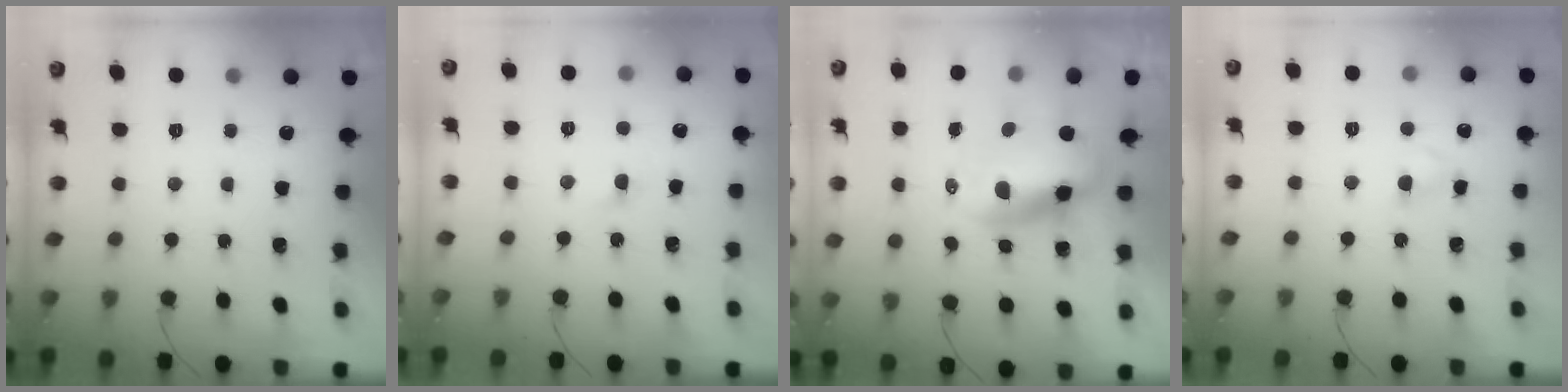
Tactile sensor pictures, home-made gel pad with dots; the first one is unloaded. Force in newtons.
{"total": 1.7, "press": 1.5, "slide": 0.8}
{"total": 8.4, "press": 8.1, "slide": 2.2}
{"total": 2.8, "press": 2.6, "slide": 1.1}